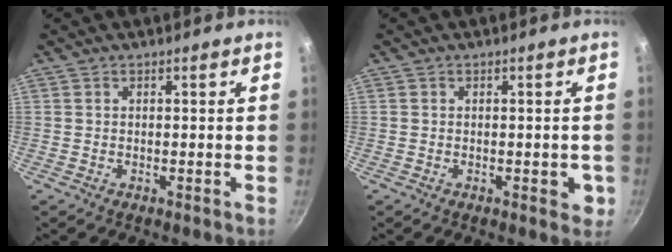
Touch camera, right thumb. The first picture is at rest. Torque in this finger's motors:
{"motor_torque": [0.56, 0.20, -0.14, 0.17, 0.12]}